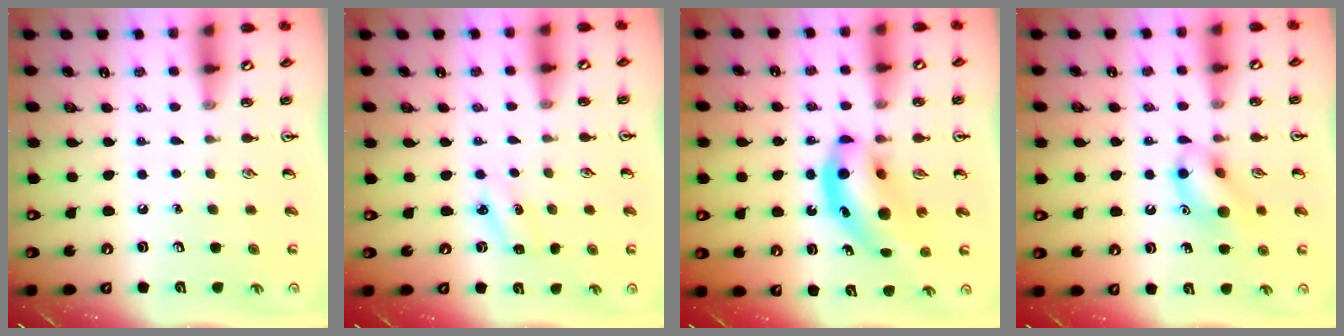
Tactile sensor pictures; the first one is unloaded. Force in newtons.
{"total": 2.9, "press": 2.7, "slide": 0.9}
{"total": 12.4, "press": 11.8, "slide": 3.6}
{"total": 11.8, "press": 11.8, "slide": 1.3}